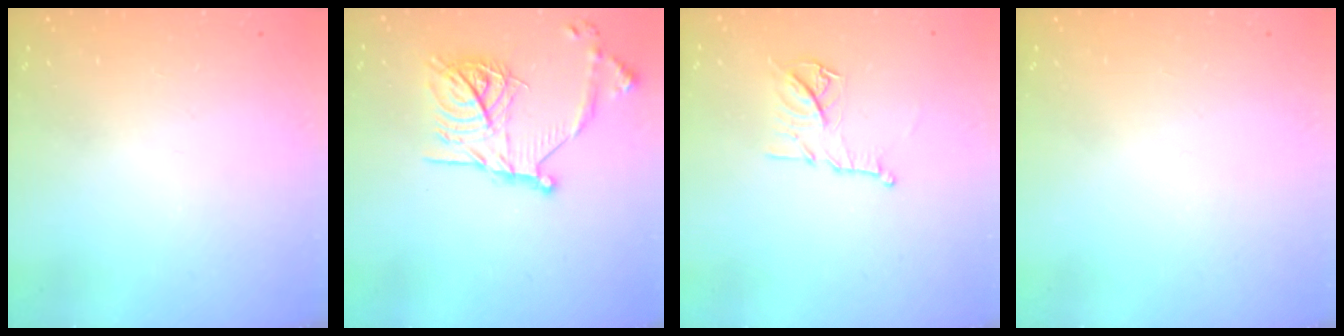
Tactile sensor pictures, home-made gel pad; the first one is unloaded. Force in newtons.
{"total": 19.4, "press": 19.3, "slide": 1.5}
{"total": 11.4, "press": 11.4, "slide": 0.6}
{"total": 0.0}